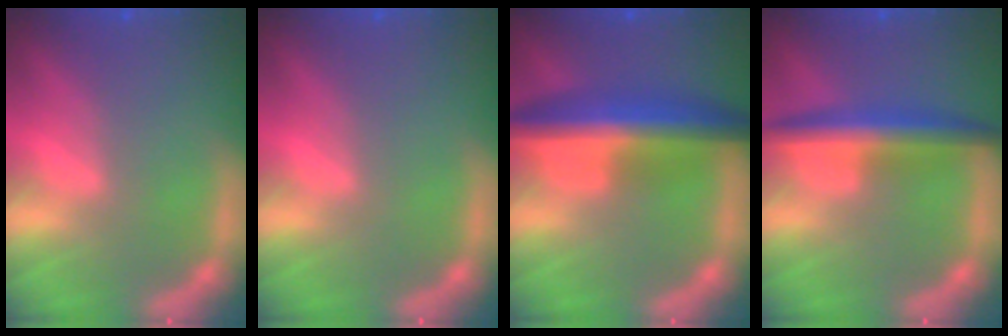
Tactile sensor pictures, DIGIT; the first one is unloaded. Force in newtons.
{"total": 0.0}
{"total": 8.0}
{"total": 5.0}